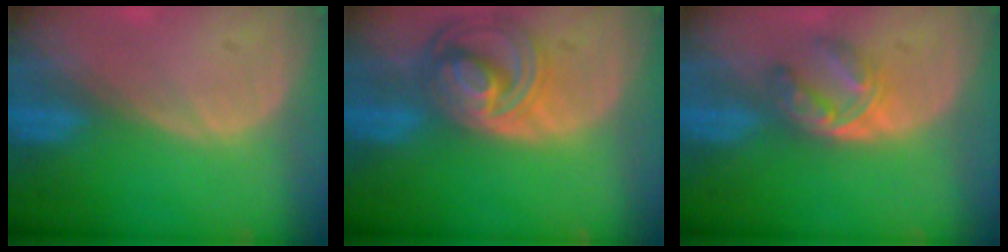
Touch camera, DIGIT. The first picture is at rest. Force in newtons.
{"total": 8.6, "press": 7.4, "slide": 4.4}
{"total": 6.0, "press": 4.8, "slide": 3.6}